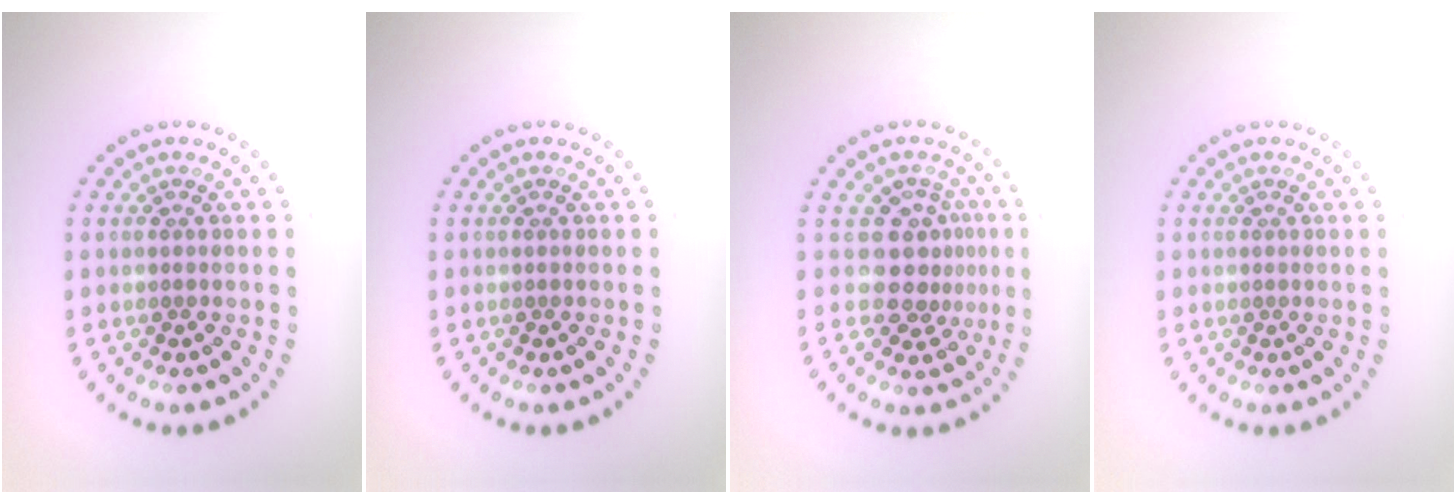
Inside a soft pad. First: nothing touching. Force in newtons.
{"total": 0.0}
{"total": 3.5, "press": 2.6, "slide": 2.4}
{"total": 0.0}